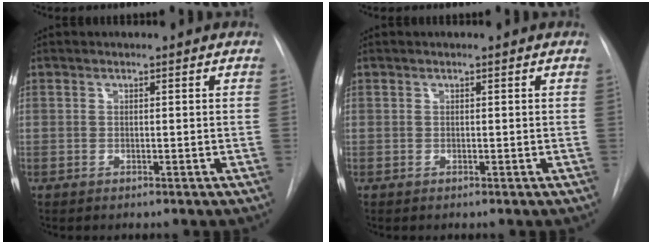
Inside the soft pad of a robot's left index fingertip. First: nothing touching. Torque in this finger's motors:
{"motor_torque": [0.24, 0.06, 0.01, 0.00]}